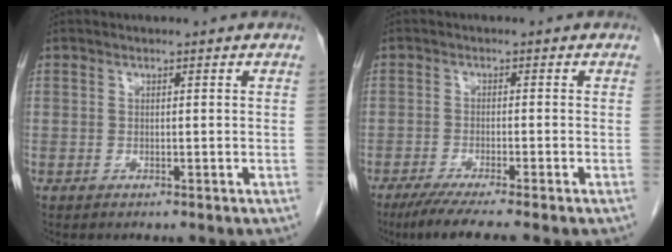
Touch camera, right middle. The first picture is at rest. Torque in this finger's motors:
{"motor_torque": [1.13, -0.94, 0.13, 0.05]}